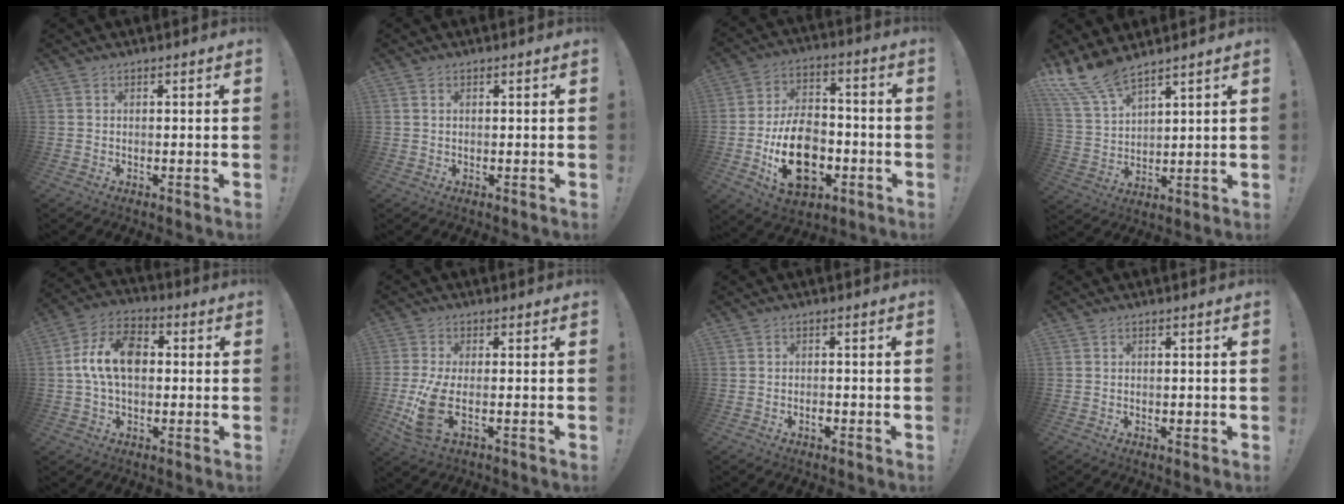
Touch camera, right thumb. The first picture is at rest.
{"total": 0.5, "force": [0.2, 0.3, 0.4], "torque": [-0.001, -0.001, 0.003]}
{"total": 19.7, "force": [-5.9, 13.2, 13.4], "torque": [-0.209, 0.036, -0.088]}
{"total": 9.9, "force": [8.8, 2.5, 3.6], "torque": [-0.088, -0.053, 0.171]}
{"total": 13.3, "force": [0.8, 8.8, 9.9], "torque": [-0.176, 0.011, 0.015]}
{"total": 9.7, "force": [-2.1, 3.6, 8.8], "torque": [-0.193, -0.011, -0.035]}
{"total": 1.5, "force": [-1.0, 0.6, 0.9], "torque": [-0.008, -0.001, -0.019]}
{"total": 0.9, "force": [-0.3, 0.6, 0.6], "torque": [-0.010, 0.004, -0.003]}